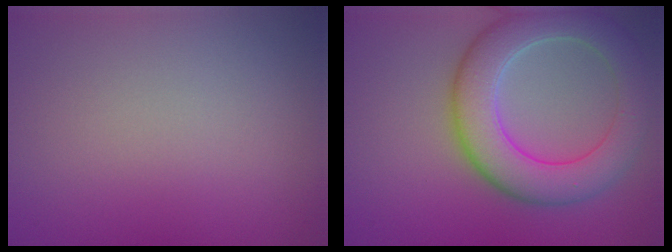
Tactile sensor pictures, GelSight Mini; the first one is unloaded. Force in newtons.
{"total": 7.7, "press": 7.7, "slide": 0.5}